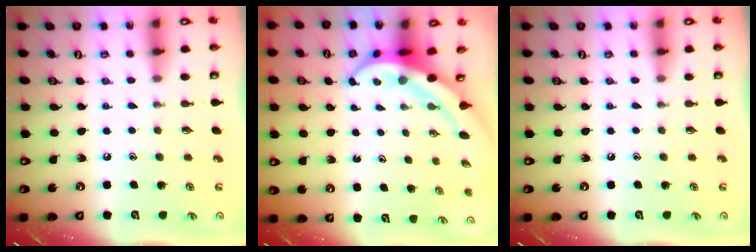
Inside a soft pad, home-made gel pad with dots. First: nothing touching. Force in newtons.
{"total": 5.2, "press": 5.2, "slide": 0.6}
{"total": 0.0}